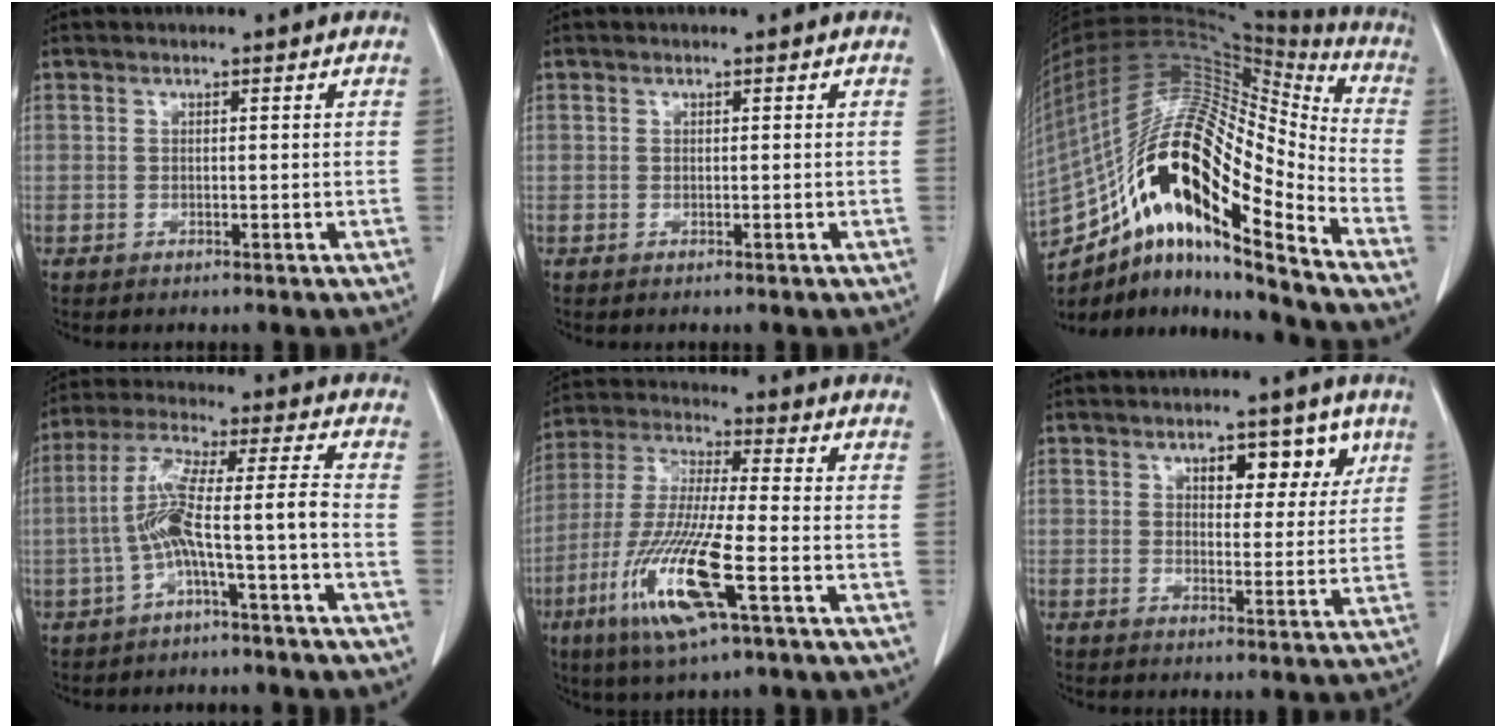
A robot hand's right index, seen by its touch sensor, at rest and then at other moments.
{"total": 0.0}
{"total": 30.0, "force": [-16.1, 6.8, 24.4], "torque": [-0.470, 0.004, -0.282]}
{"total": 8.9, "force": [-3.1, -0.2, 8.3], "torque": [-0.167, 0.029, -0.057]}
{"total": 14.9, "force": [-6.0, 1.1, 13.6], "torque": [-0.287, -0.027, -0.114]}
{"total": 6.2, "force": [3.3, 3.2, 4.1], "torque": [-0.042, 0.007, 0.042]}